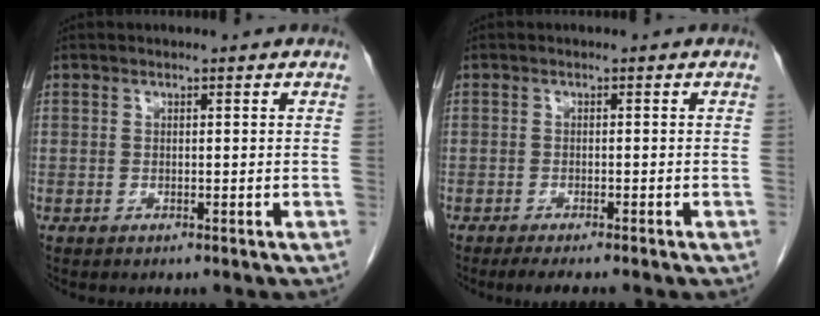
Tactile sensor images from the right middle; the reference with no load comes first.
{"total": 3.4, "force": [-2.7, 0.0, 2.1], "torque": [-0.028, -0.007, -0.040]}